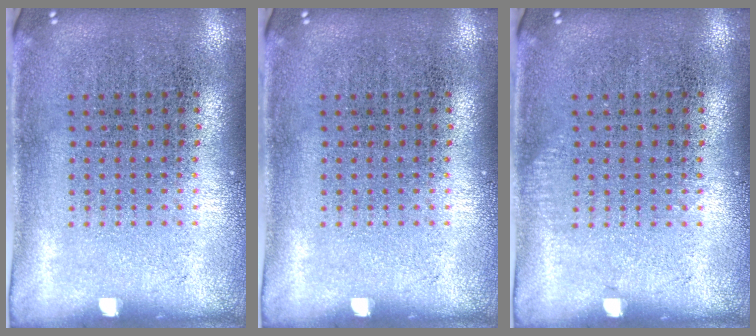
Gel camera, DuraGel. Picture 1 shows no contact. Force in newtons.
{"total": 0.0}
{"total": 0.6, "press": 0.6, "slide": 0.2}